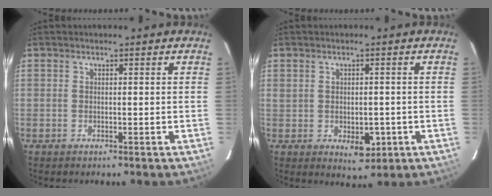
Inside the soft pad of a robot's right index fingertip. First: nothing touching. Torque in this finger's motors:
{"motor_torque": [0.43, -0.12, 0.11, 0.04]}